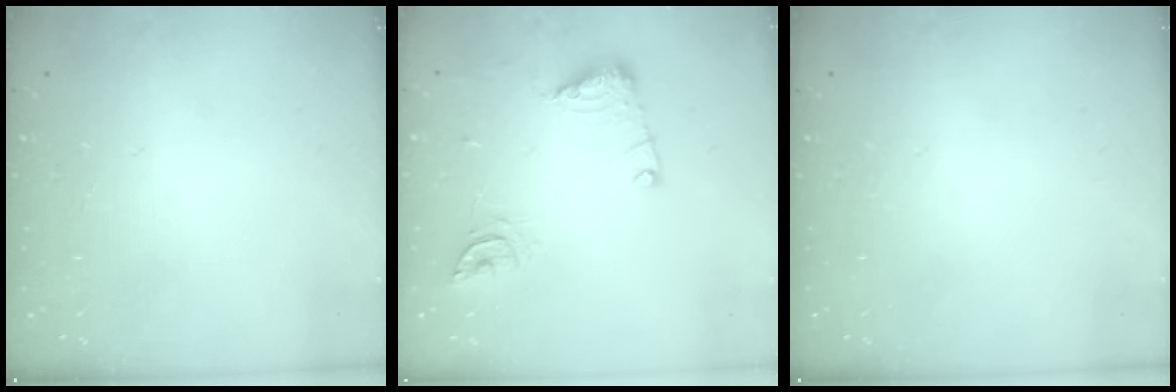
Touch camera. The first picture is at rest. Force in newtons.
{"total": 10.7, "press": 10.6, "slide": 0.8}
{"total": 0.0}